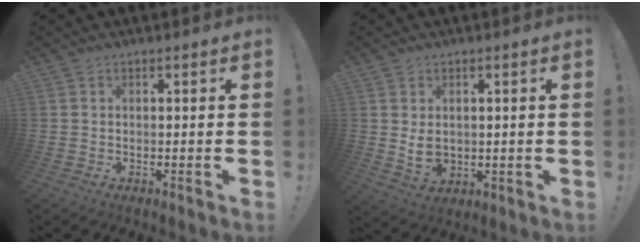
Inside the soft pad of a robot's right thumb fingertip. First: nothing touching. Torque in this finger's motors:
{"motor_torque": [0.03, -0.06, -0.13, 0.42, 0.01]}